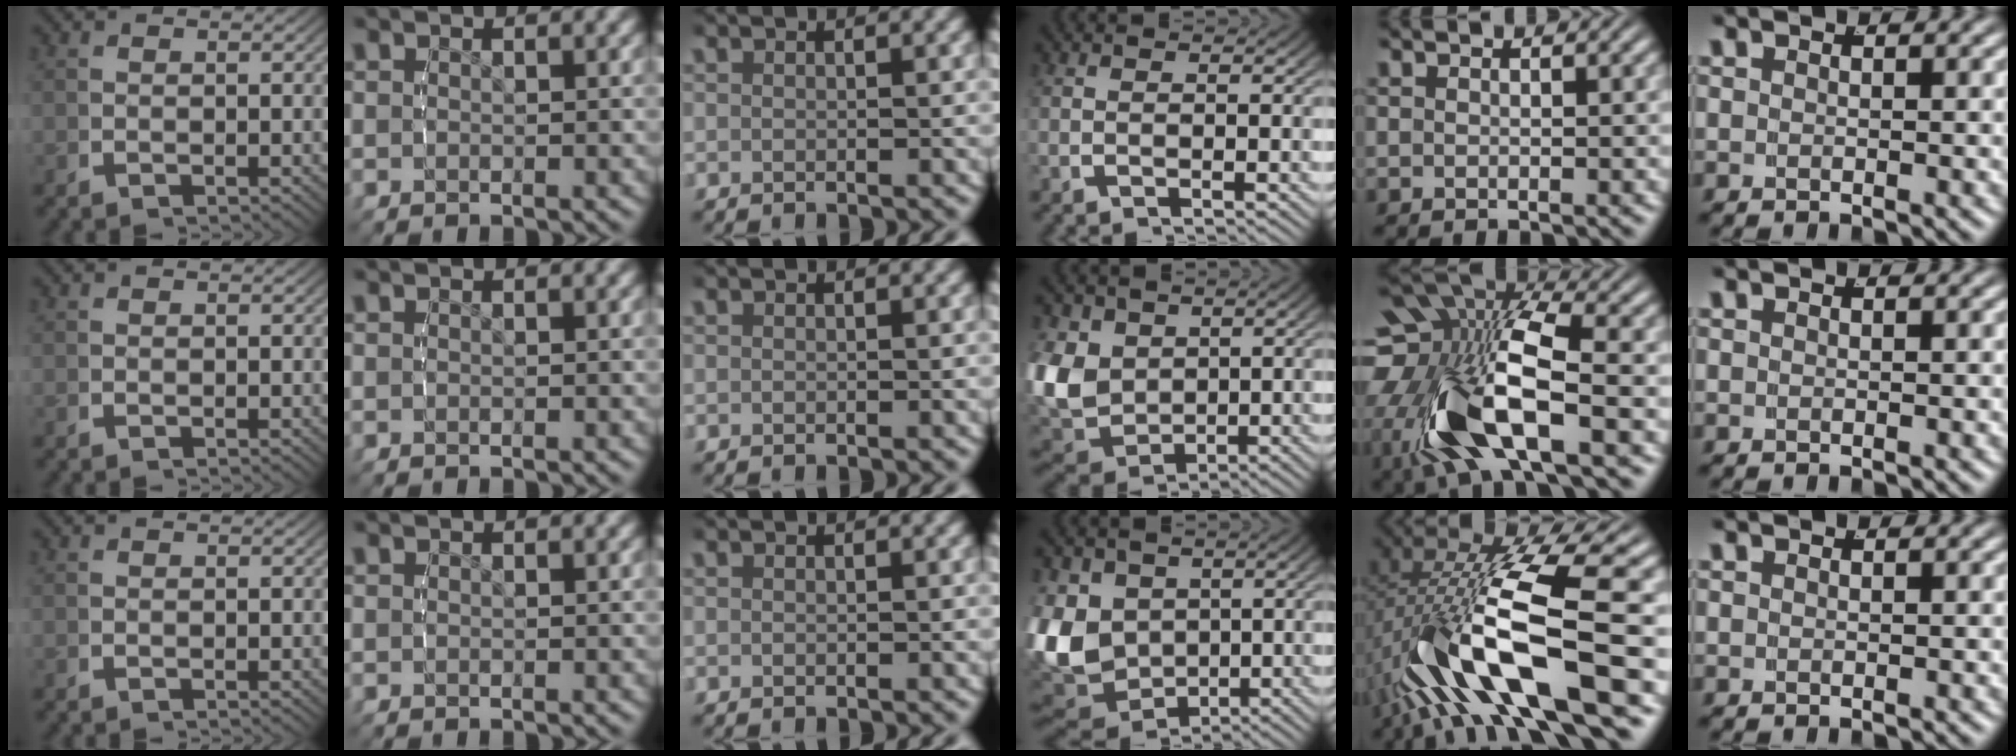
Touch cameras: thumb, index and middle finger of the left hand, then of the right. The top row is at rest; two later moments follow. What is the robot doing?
{"motion": "lift_and_place", "object": "pen"}